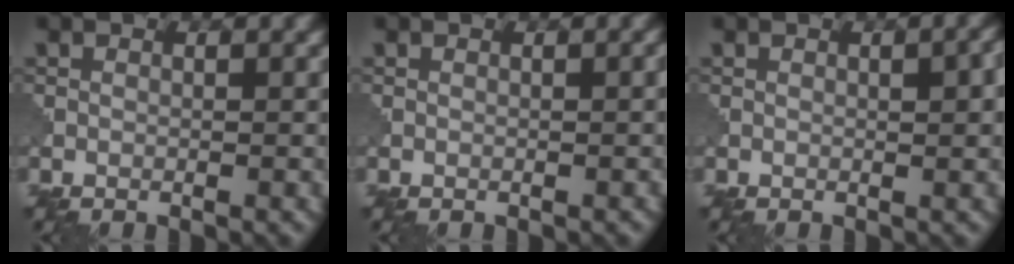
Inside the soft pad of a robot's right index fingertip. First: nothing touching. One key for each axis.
{"total": 0.9, "fx": 0.0, "fy": 0.3, "fz": 0.9, "tx": -0.007, "ty": 0.004, "tz": -0.001}
{"total": 2.7, "fx": 0.4, "fy": 0.6, "fz": 2.6, "tx": -0.034, "ty": 0.006, "tz": 0.004}